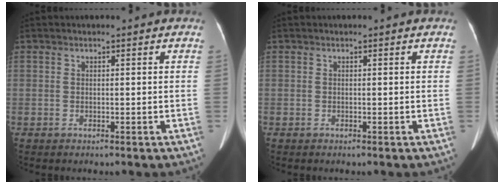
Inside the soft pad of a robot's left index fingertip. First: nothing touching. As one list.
[{"total": 0.0}]